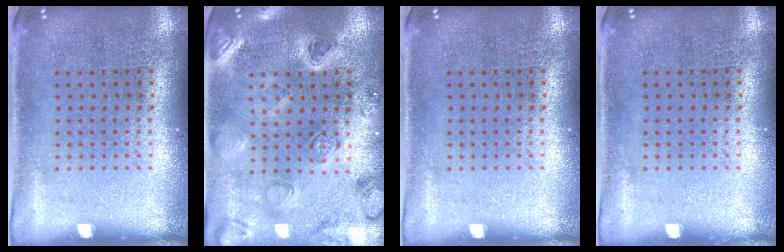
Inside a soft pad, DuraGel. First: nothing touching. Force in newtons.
{"total": 2.2, "press": 2.2, "slide": 0.4}
{"total": 0.0}
{"total": 0.0}